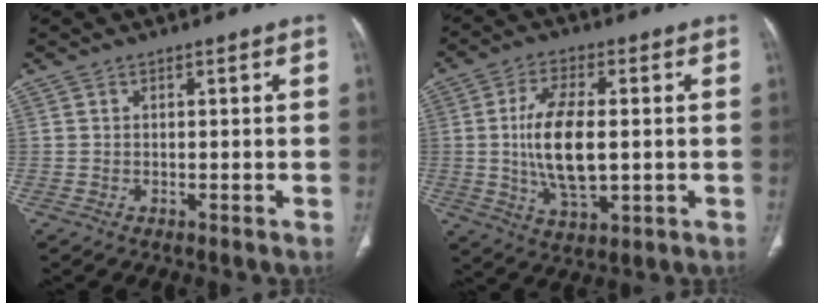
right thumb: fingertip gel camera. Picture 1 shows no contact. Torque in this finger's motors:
{"motor_torque": [2.43, 2.58, 1.71, -0.21, 0.51]}